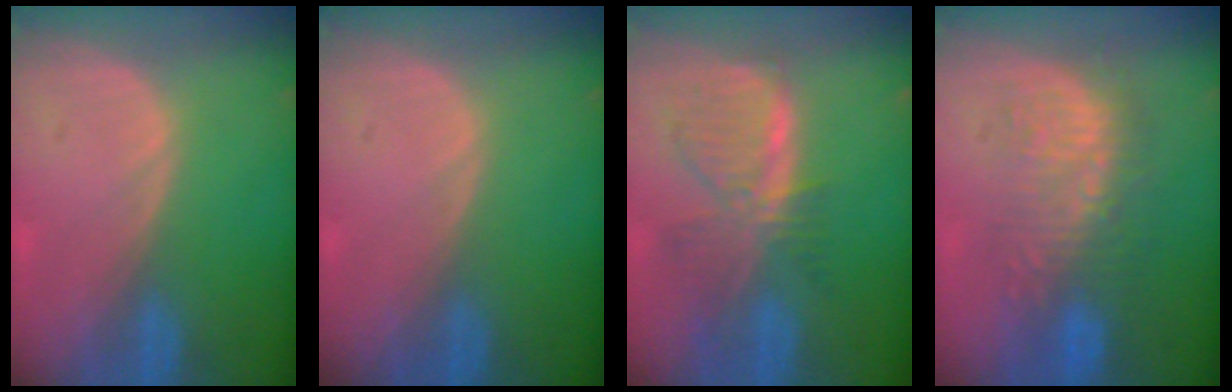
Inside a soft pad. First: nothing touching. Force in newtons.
{"total": 0.0}
{"total": 7.7, "press": 6.9, "slide": 3.4}
{"total": 8.9, "press": 8.7, "slide": 1.9}